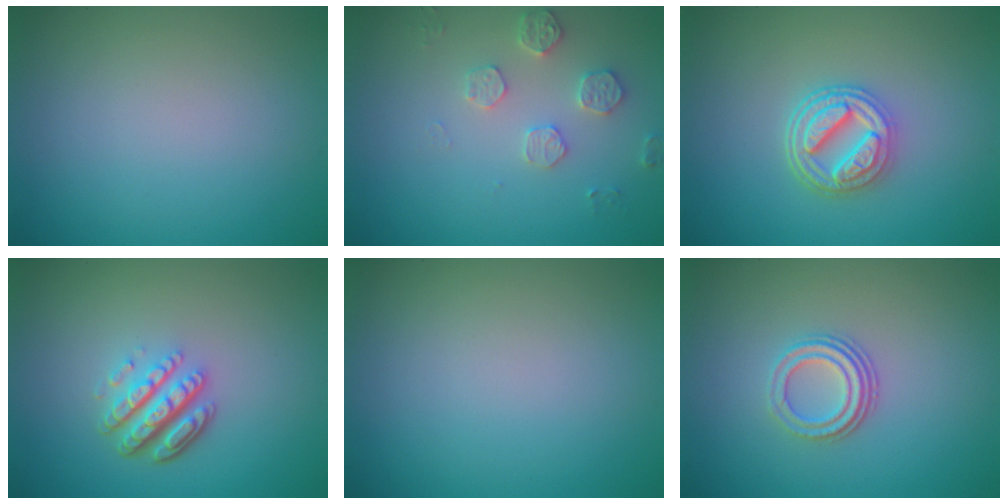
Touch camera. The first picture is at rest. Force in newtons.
{"total": 2.5, "press": 2.5, "slide": 0.5}
{"total": 4.6, "press": 3.7, "slide": 2.7}
{"total": 4.9, "press": 3.4, "slide": 3.5}
{"total": 0.0}
{"total": 2.9, "press": 2.2, "slide": 1.9}